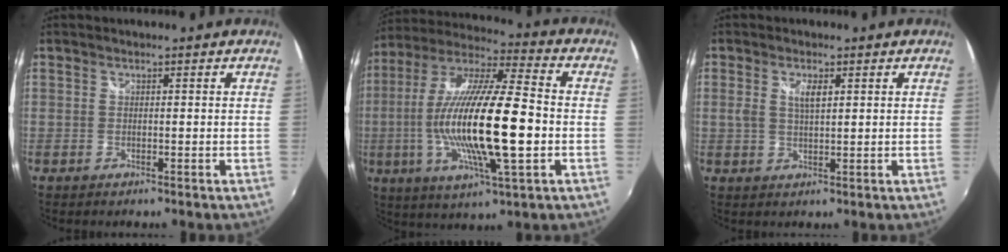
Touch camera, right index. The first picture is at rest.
{"total": 22.6, "force": [-3.2, 3.8, 22.0], "torque": [-0.407, -0.018, -0.060]}
{"total": 3.1, "force": [1.1, 1.2, 2.7], "torque": [-0.050, -0.001, 0.018]}